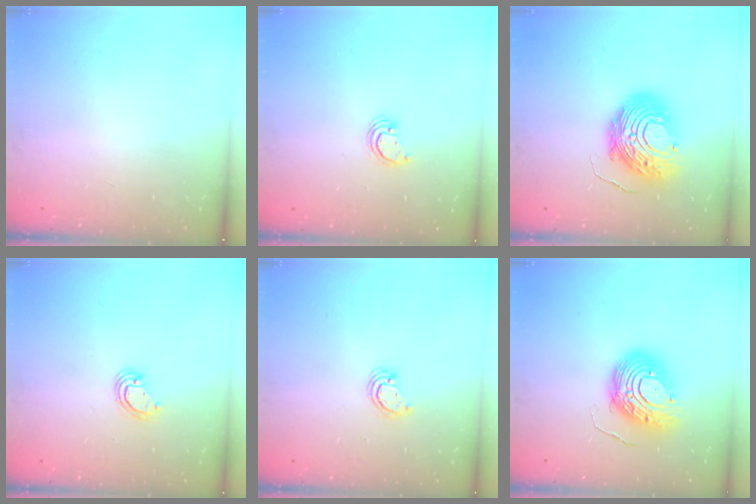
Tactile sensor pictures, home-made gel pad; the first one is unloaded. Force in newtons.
{"total": 2.7, "press": 2.7, "slide": 0.2}
{"total": 14.4, "press": 14.4, "slide": 1.3}
{"total": 3.9, "press": 3.9, "slide": 0.1}
{"total": 3.0, "press": 2.9, "slide": 0.3}
{"total": 12.3, "press": 12.3, "slide": 1.1}